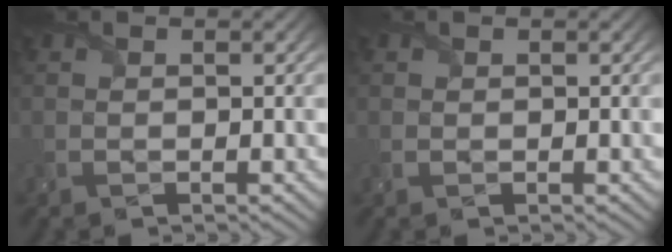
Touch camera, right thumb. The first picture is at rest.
{"total": 0.0}